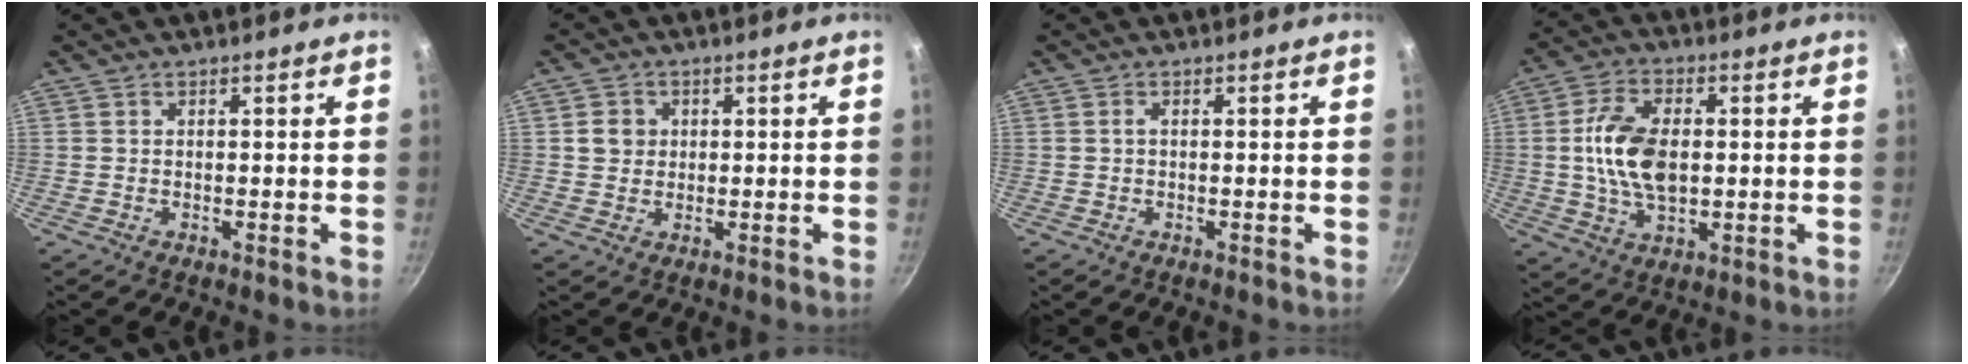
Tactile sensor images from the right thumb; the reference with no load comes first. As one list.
[{"total": 3.5, "force": [0.7, 3.2, 1.3], "torque": [-0.006, 0.001, 0.012]}, {"total": 0.5, "force": [0.0, 0.2, 0.5], "torque": [-0.009, 0.000, -0.003]}, {"total": 12.6, "force": [0.6, 7.2, 10.3], "torque": [-0.193, 0.004, 0.015]}]